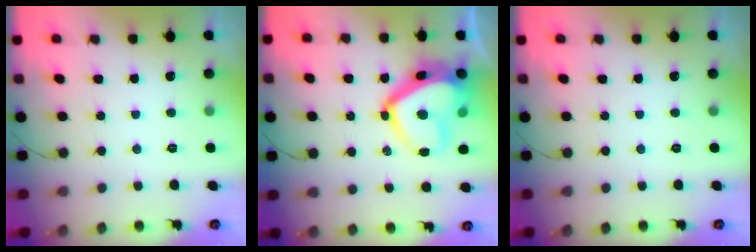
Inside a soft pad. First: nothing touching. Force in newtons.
{"total": 18.0, "press": 17.9, "slide": 2.0}
{"total": 0.0}